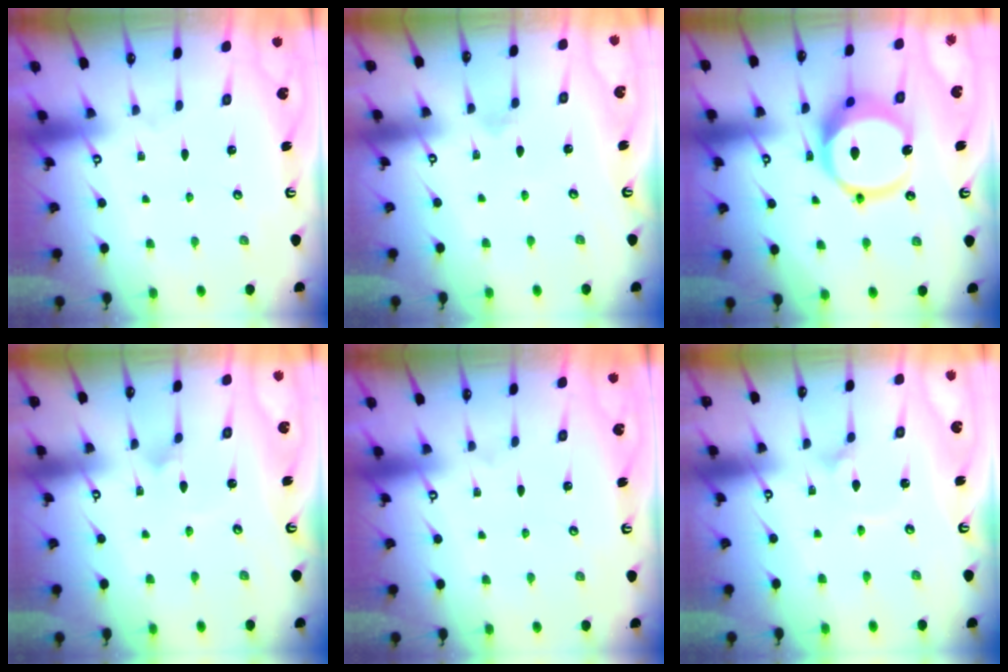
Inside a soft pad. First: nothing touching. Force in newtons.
{"total": 1.9, "press": 1.8, "slide": 0.6}
{"total": 14.7, "press": 14.6, "slide": 2.0}
{"total": 3.2, "press": 3.2, "slide": 0.2}
{"total": 0.0}
{"total": 2.3, "press": 2.3, "slide": 0.2}